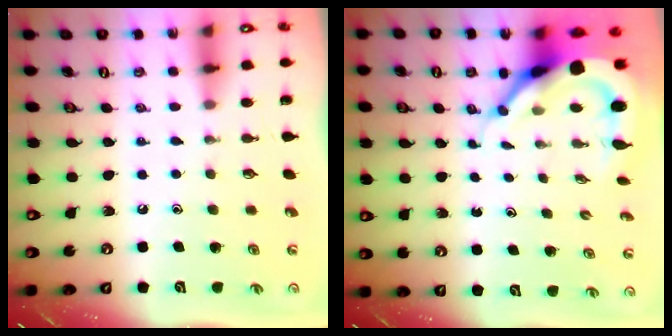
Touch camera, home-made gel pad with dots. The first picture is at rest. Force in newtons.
{"total": 9.5, "press": 9.5, "slide": 1.0}